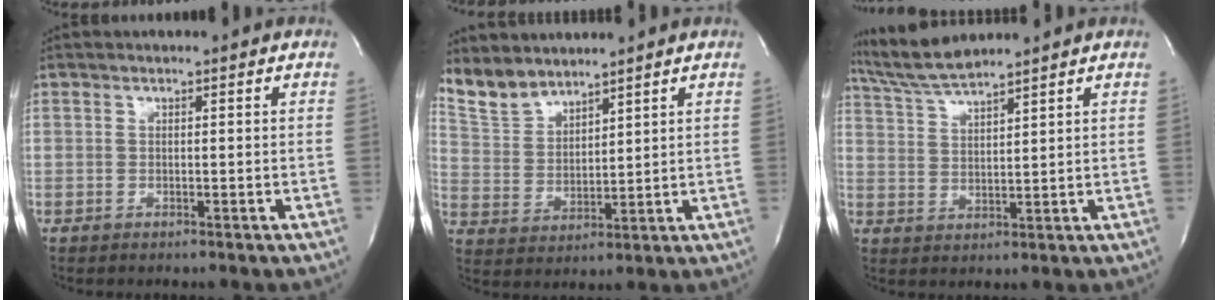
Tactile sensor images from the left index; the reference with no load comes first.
{"total": 7.4, "force": [6.9, 2.4, 1.1], "torque": [-0.035, 0.010, 0.156]}
{"total": 7.0, "force": [6.5, -0.6, 2.4], "torque": [-0.062, 0.013, 0.135]}